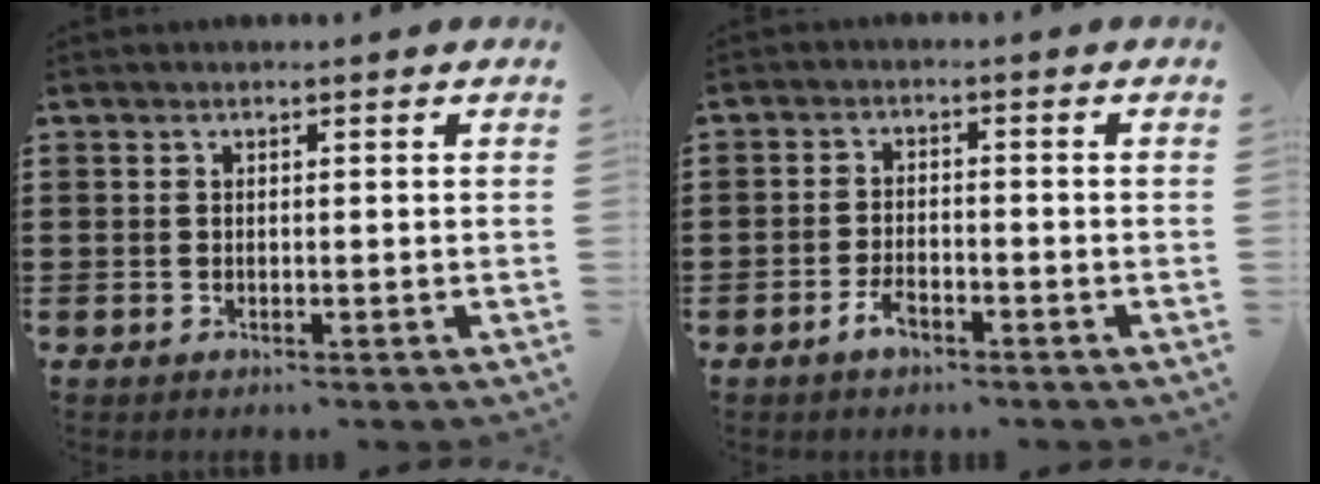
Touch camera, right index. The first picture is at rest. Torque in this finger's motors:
{"motor_torque": [1.60, 0.54, 0.00, -0.01]}